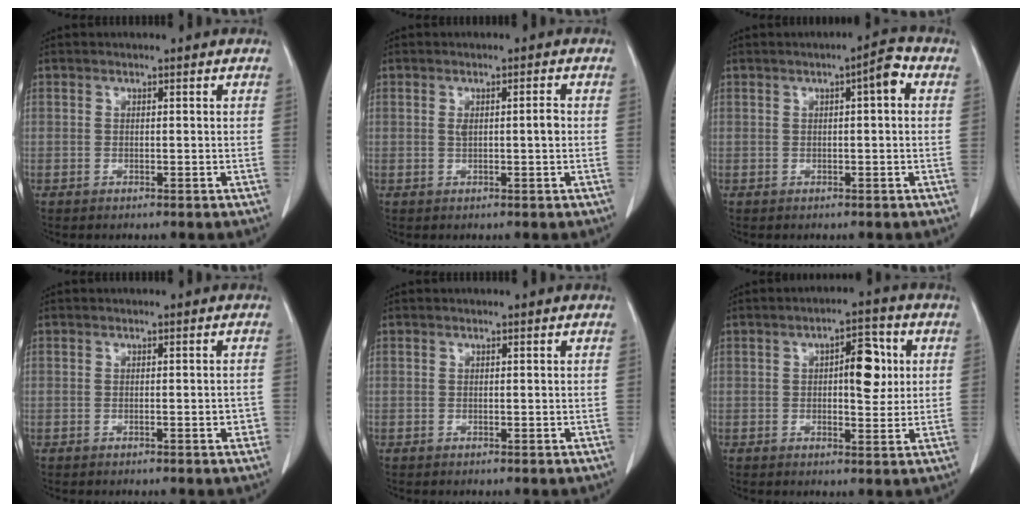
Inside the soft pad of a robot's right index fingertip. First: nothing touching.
{"total": 2.5, "force": [0.2, 0.4, 2.4], "torque": [-0.043, 0.005, 0.006]}
{"total": 3.4, "force": [0.8, 0.6, 3.2], "torque": [-0.042, 0.010, 0.008]}
{"total": 1.7, "force": [-0.6, 0.4, 1.5], "torque": [-0.016, 0.003, -0.006]}
{"total": 0.0}
{"total": 6.7, "force": [1.2, 2.6, 6.1], "torque": [-0.085, 0.010, 0.017]}